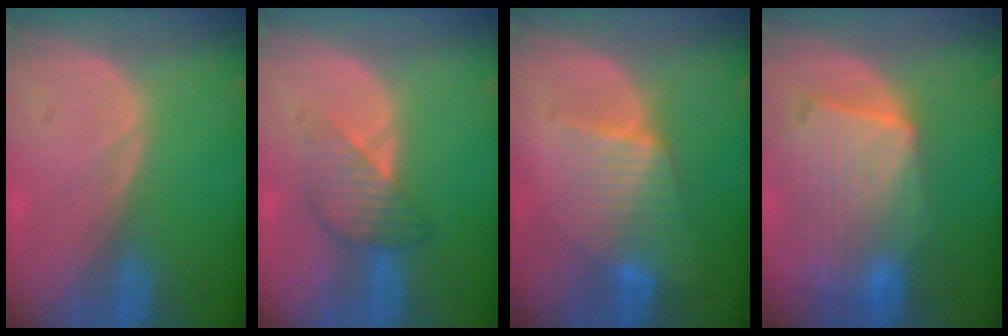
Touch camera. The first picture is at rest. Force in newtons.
{"total": 4.6, "press": 4.6, "slide": 0.2}
{"total": 6.4, "press": 6.1, "slide": 2.1}
{"total": 10.7, "press": 9.3, "slide": 5.3}